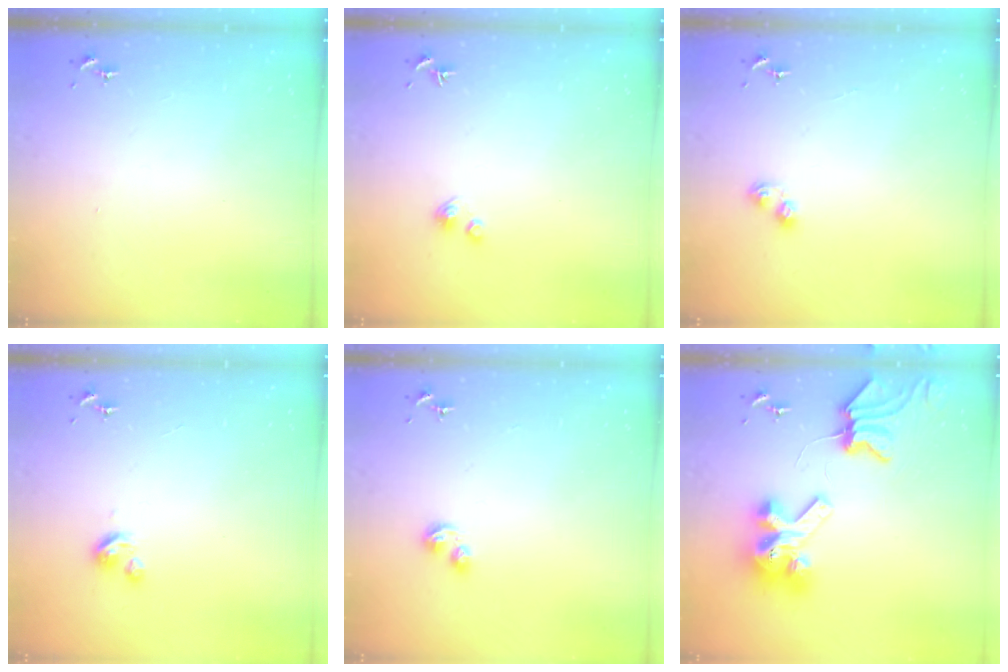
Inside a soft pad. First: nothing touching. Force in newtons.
{"total": 2.8, "press": 2.8, "slide": 0.3}
{"total": 4.9, "press": 4.9, "slide": 0.5}
{"total": 3.1, "press": 3.1, "slide": 0.3}
{"total": 3.5, "press": 3.5, "slide": 0.4}
{"total": 12.4, "press": 12.2, "slide": 1.7}